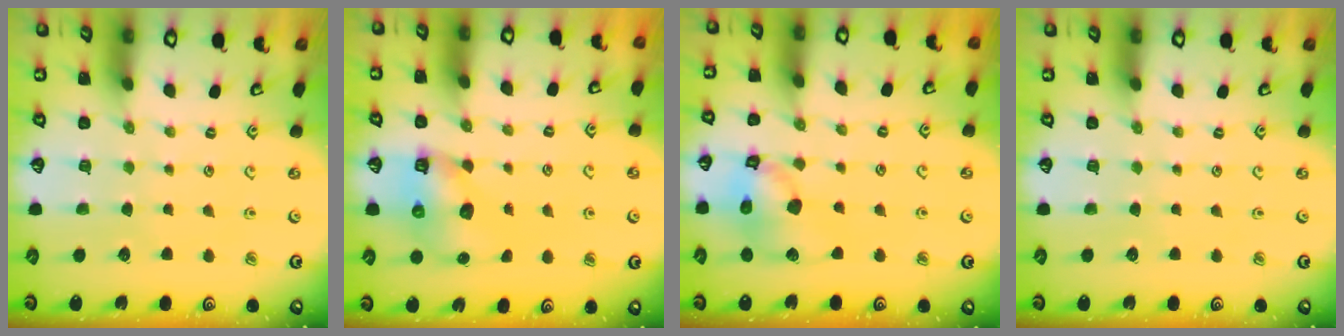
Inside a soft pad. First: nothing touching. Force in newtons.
{"total": 7.4, "press": 7.3, "slide": 0.9}
{"total": 13.3, "press": 13.1, "slide": 1.9}
{"total": 0.0}